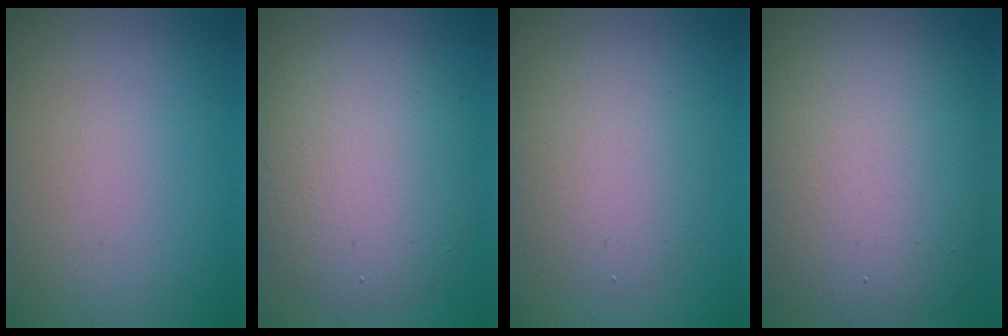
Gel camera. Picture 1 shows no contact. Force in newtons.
{"total": 7.4, "press": 7.4, "slide": 0.4}
{"total": 3.8, "press": 3.8, "slide": 0.5}
{"total": 11.8, "press": 11.8, "slide": 0.5}